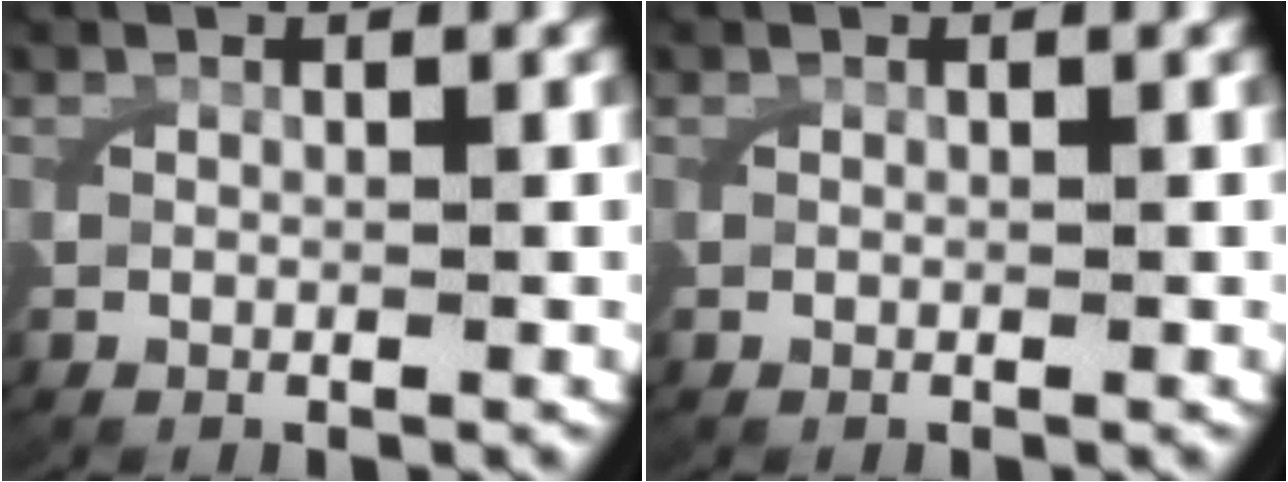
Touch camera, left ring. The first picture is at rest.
{"total": 0.0}